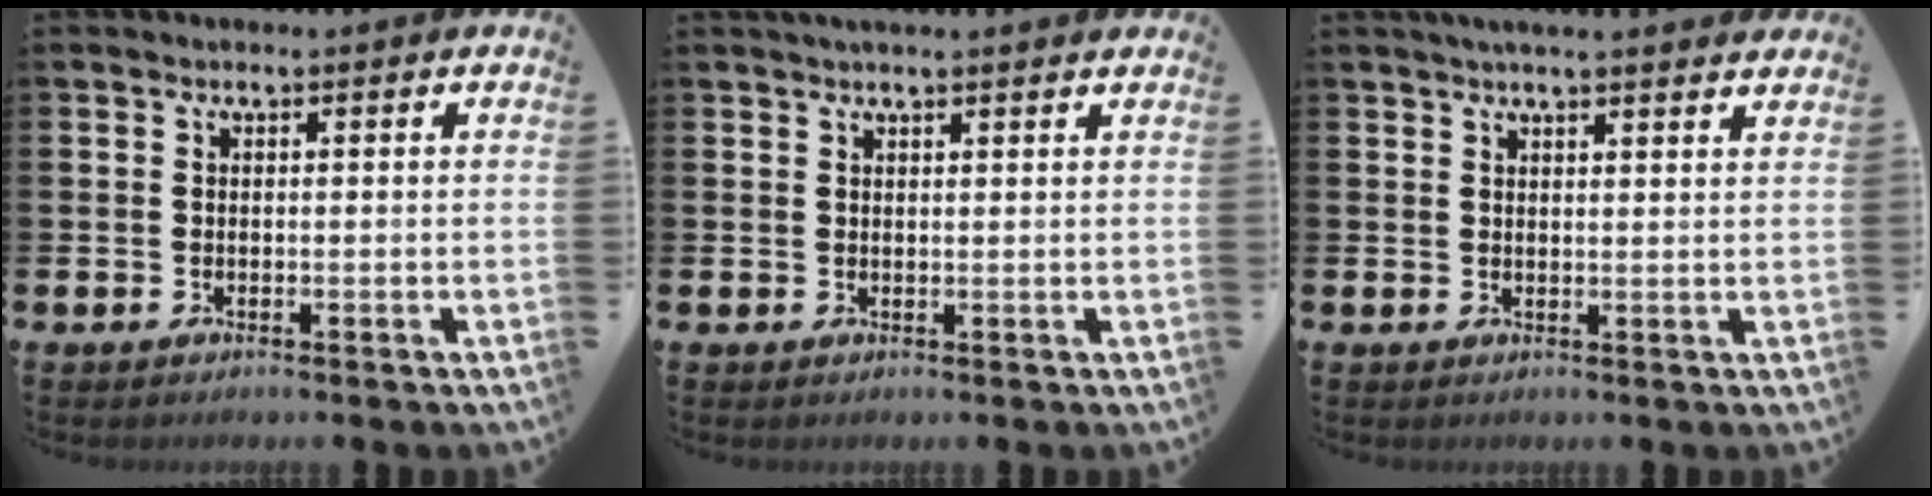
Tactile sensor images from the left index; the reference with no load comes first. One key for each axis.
{"total": 1.7, "fx": 1.6, "fy": -0.1, "fz": 0.5, "tx": -0.011, "ty": -0.003, "tz": 0.028}
{"total": 3.2, "fx": 3.1, "fy": -0.2, "fz": 0.8, "tx": -0.022, "ty": -0.009, "tz": 0.056}